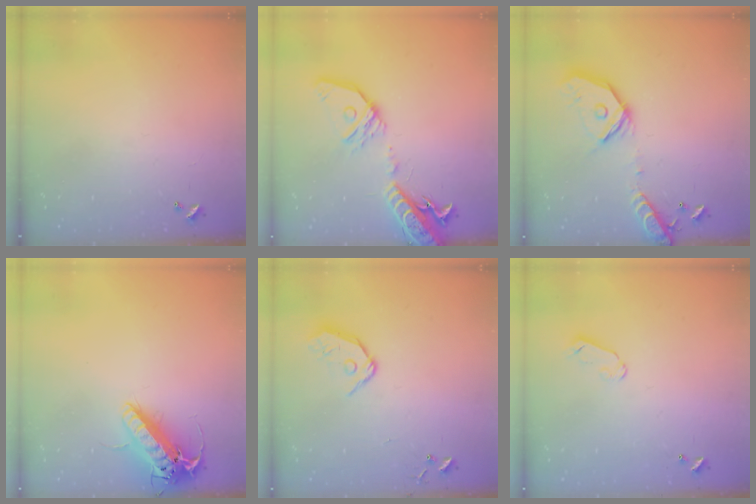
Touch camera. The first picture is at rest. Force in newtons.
{"total": 19.6, "press": 19.2, "slide": 4.0}
{"total": 18.4, "press": 18.2, "slide": 3.1}
{"total": 16.7, "press": 16.4, "slide": 3.1}
{"total": 9.8, "press": 9.7, "slide": 1.3}
{"total": 4.1, "press": 4.0, "slide": 0.4}